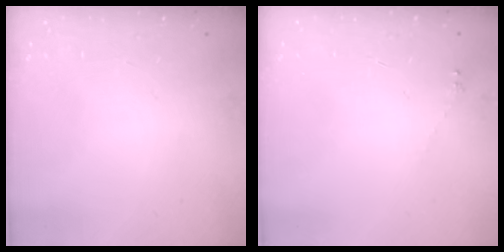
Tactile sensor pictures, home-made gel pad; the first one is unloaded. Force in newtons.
{"total": 1.7, "press": 1.6, "slide": 0.2}